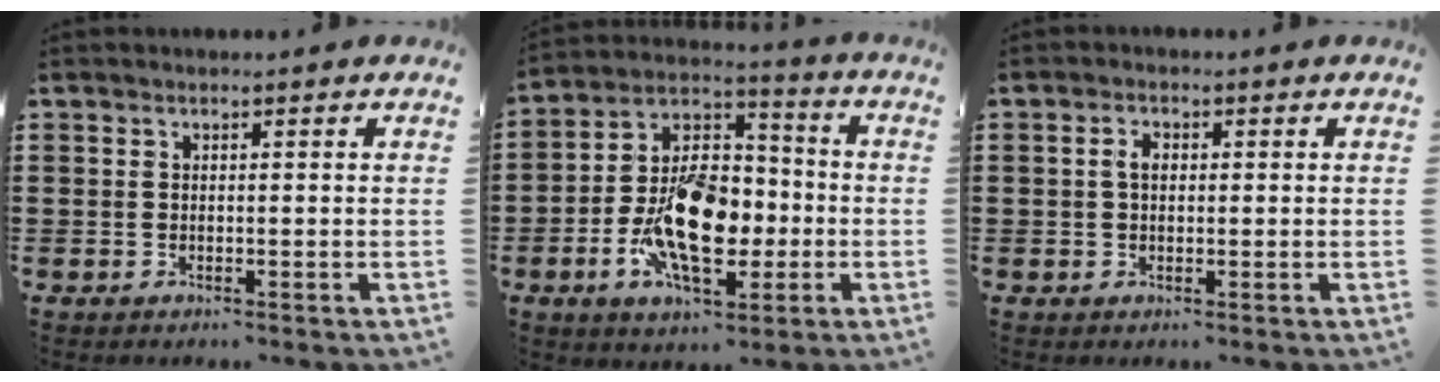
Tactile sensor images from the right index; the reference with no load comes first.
{"total": 14.3, "force": [-3.6, 8.3, 11.0], "torque": [-0.226, 0.003, -0.062]}
{"total": 2.1, "force": [0.2, 1.3, 1.7], "torque": [-0.036, 0.008, 0.002]}